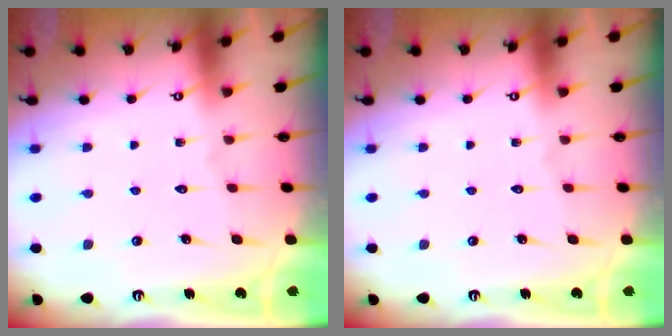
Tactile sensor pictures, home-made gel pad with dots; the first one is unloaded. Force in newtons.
{"total": 0.0}